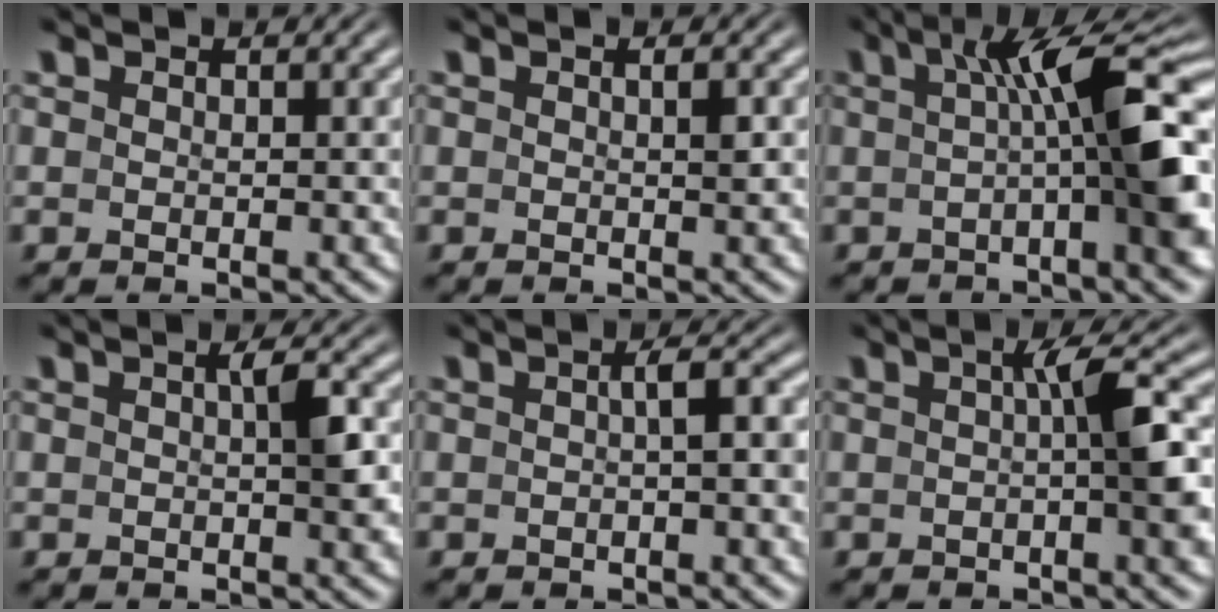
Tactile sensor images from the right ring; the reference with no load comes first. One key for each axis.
{"total": 0.7, "fx": 0.0, "fy": 0.0, "fz": 0.7, "tx": -0.013, "ty": -0.001, "tz": 0.000}
{"total": 8.3, "fx": -0.1, "fy": 1.4, "fz": 8.2, "tx": -0.124, "ty": 0.006, "tz": 0.002}
{"total": 2.1, "fx": -0.1, "fy": 0.2, "fz": 2.1, "tx": -0.027, "ty": 0.002, "tz": -0.002}
{"total": 1.6, "fx": -0.4, "fy": 0.0, "fz": 1.5, "tx": -0.016, "ty": 0.004, "tz": -0.007}
{"total": 4.0, "fx": -0.3, "fy": 0.1, "fz": 4.0, "tx": -0.058, "ty": 0.007, "tz": -0.004}